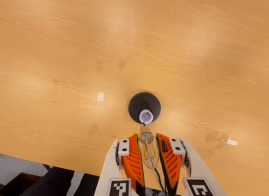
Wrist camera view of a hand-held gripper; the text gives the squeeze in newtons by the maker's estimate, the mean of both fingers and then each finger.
{"total": 21.8, "left": 24.6, "right": 18.9}